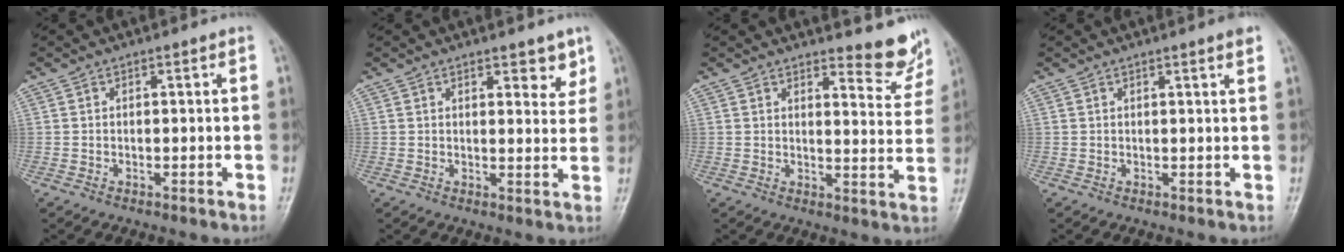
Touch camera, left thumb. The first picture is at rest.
{"total": 4.5, "force": [3.0, 1.9, 2.8], "torque": [-0.013, -0.020, 0.037]}
{"total": 7.2, "force": [6.7, 1.8, 2.0], "torque": [-0.003, -0.066, 0.074]}
{"total": 2.0, "force": [1.4, -0.2, 1.4], "torque": [-0.017, -0.004, 0.019]}